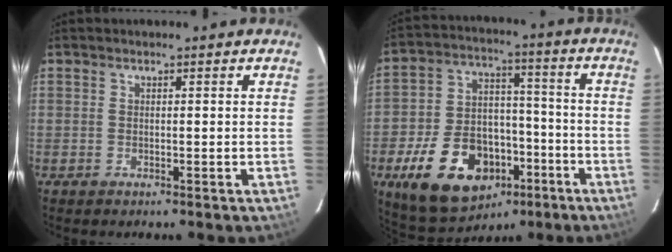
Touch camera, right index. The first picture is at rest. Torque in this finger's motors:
{"motor_torque": [1.83, -0.31, 0.47, 0.09]}